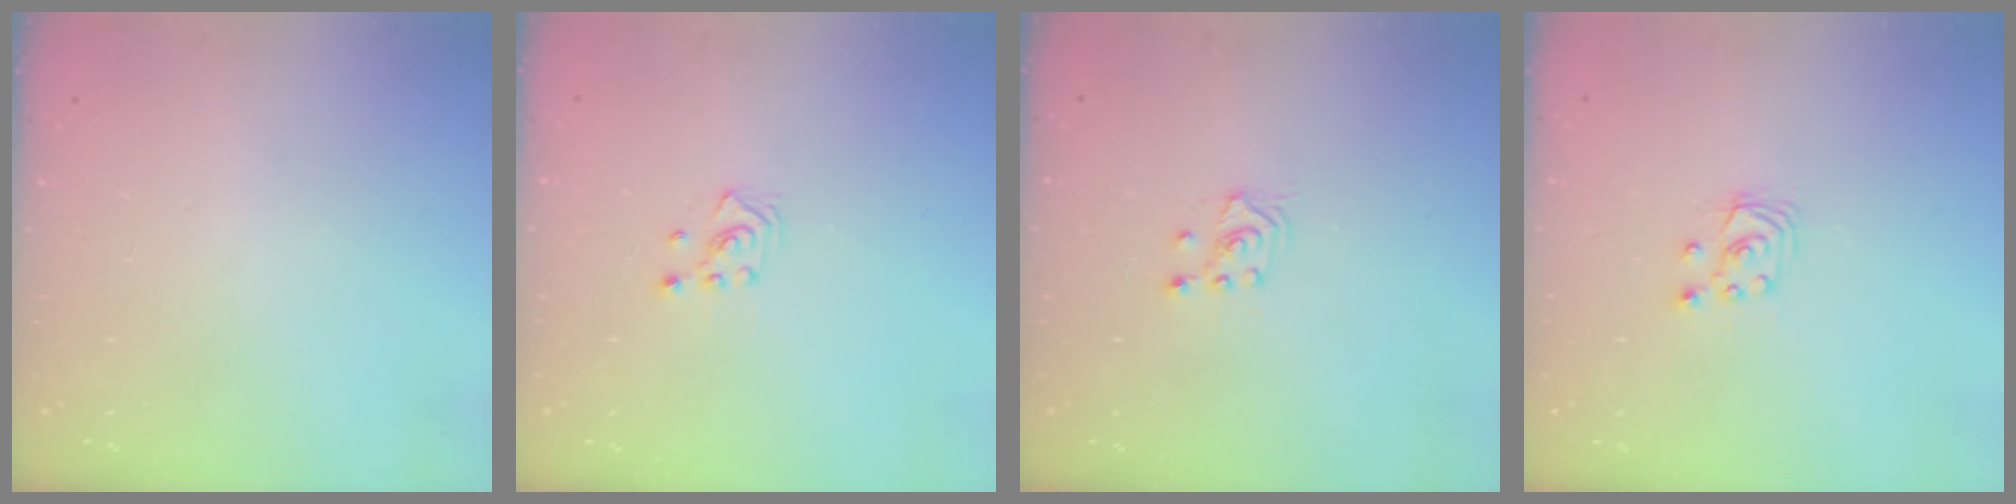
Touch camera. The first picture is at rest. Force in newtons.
{"total": 2.6, "press": 2.4, "slide": 0.9}
{"total": 2.1, "press": 2.0, "slide": 0.8}
{"total": 3.5, "press": 3.5, "slide": 0.4}